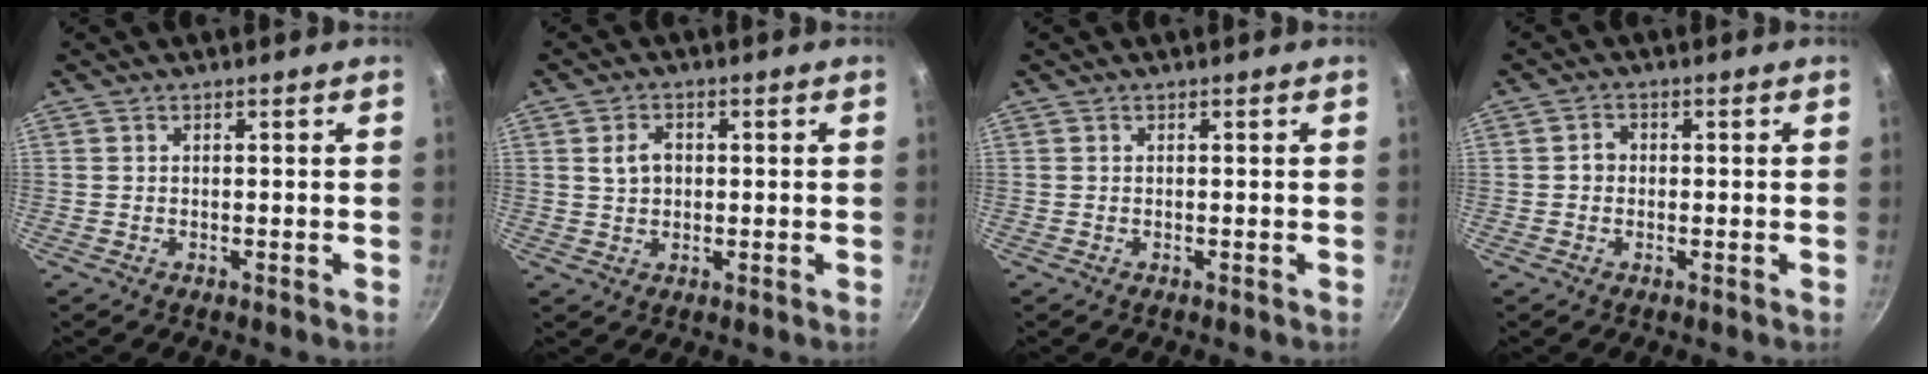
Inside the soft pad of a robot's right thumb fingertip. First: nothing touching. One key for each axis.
{"total": 3.9, "fx": 0.6, "fy": 2.9, "fz": 2.5, "tx": -0.034, "ty": 0.005, "tz": 0.013}
{"total": 0.0}
{"total": 2.0, "fx": -0.1, "fy": 1.8, "fz": 0.9, "tx": -0.009, "ty": 0.006, "tz": -0.004}